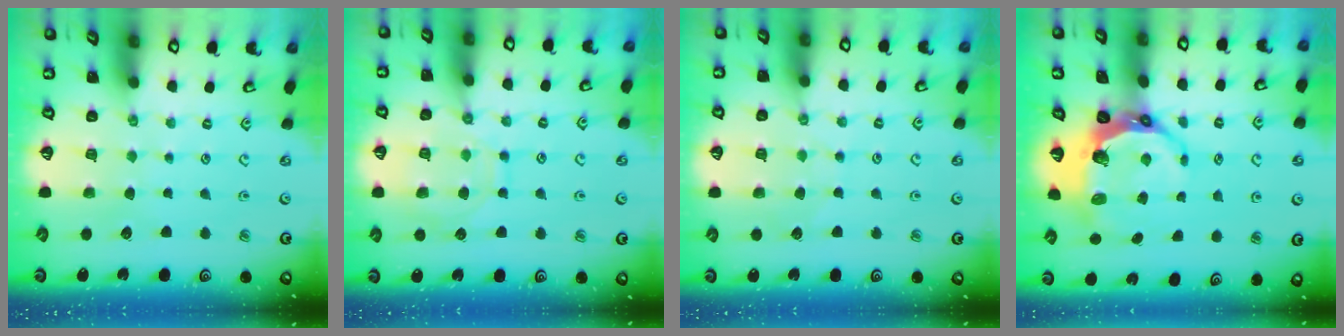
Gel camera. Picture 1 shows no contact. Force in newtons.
{"total": 11.3, "press": 11.2, "slide": 1.1}
{"total": 4.1, "press": 4.1, "slide": 0.4}
{"total": 9.3, "press": 8.0, "slide": 4.8}